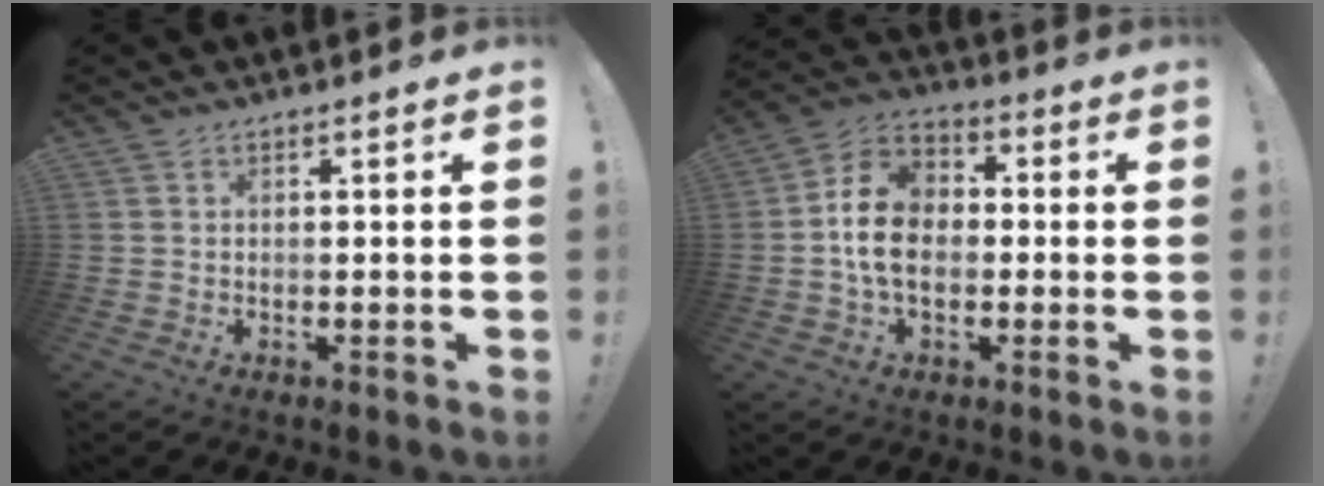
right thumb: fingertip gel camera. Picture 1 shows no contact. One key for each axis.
{"total": 13.3, "fx": -1.0, "fy": 9.6, "fz": 9.1, "tx": -0.151, "ty": 0.021, "tz": -0.018}